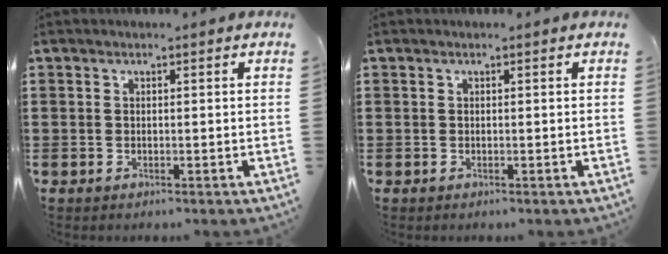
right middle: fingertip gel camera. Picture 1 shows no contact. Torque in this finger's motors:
{"motor_torque": [0.00, 0.00, 0.00, 0.00]}